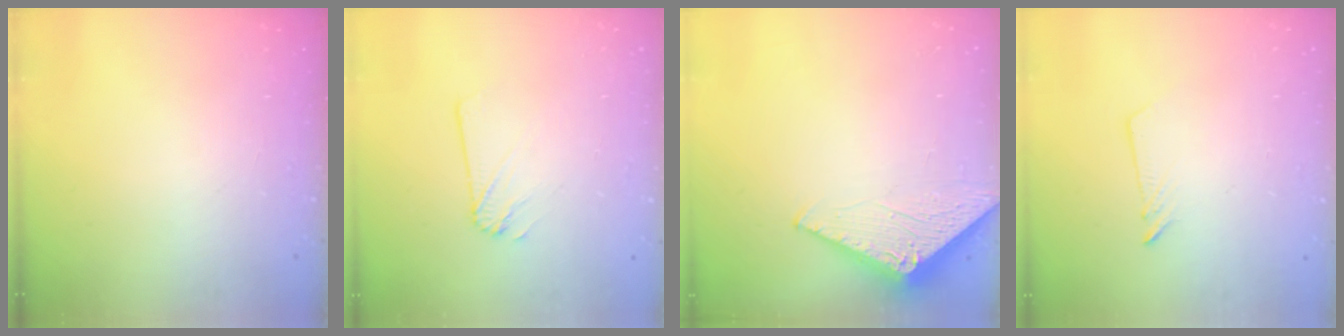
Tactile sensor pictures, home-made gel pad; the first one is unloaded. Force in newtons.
{"total": 2.0, "press": 2.0, "slide": 0.1}
{"total": 2.9, "press": 2.9, "slide": 0.3}
{"total": 2.6, "press": 2.6, "slide": 0.2}